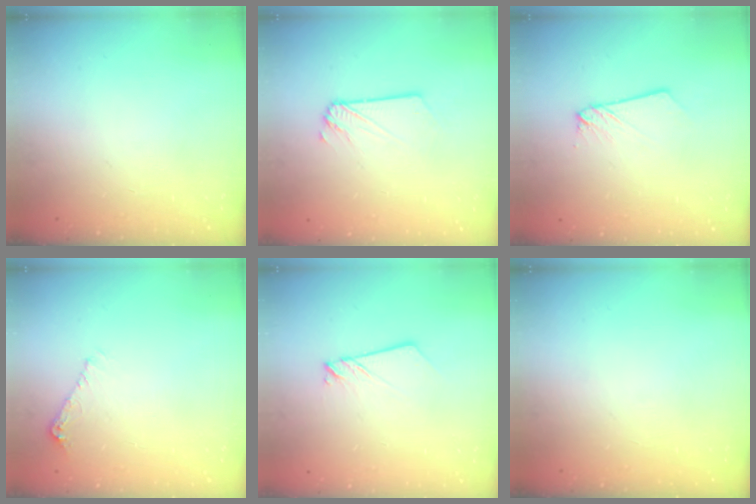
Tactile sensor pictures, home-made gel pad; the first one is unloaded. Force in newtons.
{"total": 2.0, "press": 2.0, "slide": 0.2}
{"total": 1.7, "press": 1.7, "slide": 0.1}
{"total": 7.2, "press": 7.2, "slide": 0.8}
{"total": 2.1, "press": 2.1, "slide": 0.2}
{"total": 0.0}